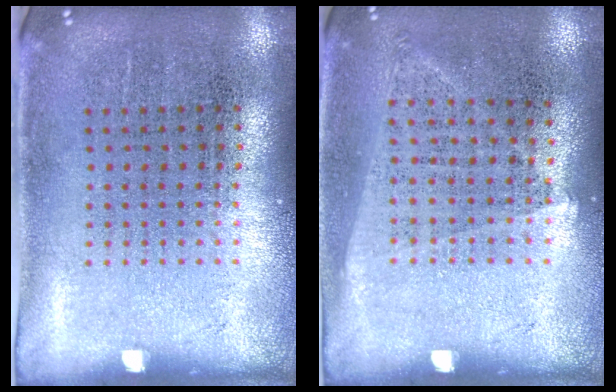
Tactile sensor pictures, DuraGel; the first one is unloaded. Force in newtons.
{"total": 1.0, "press": 0.9, "slide": 0.4}